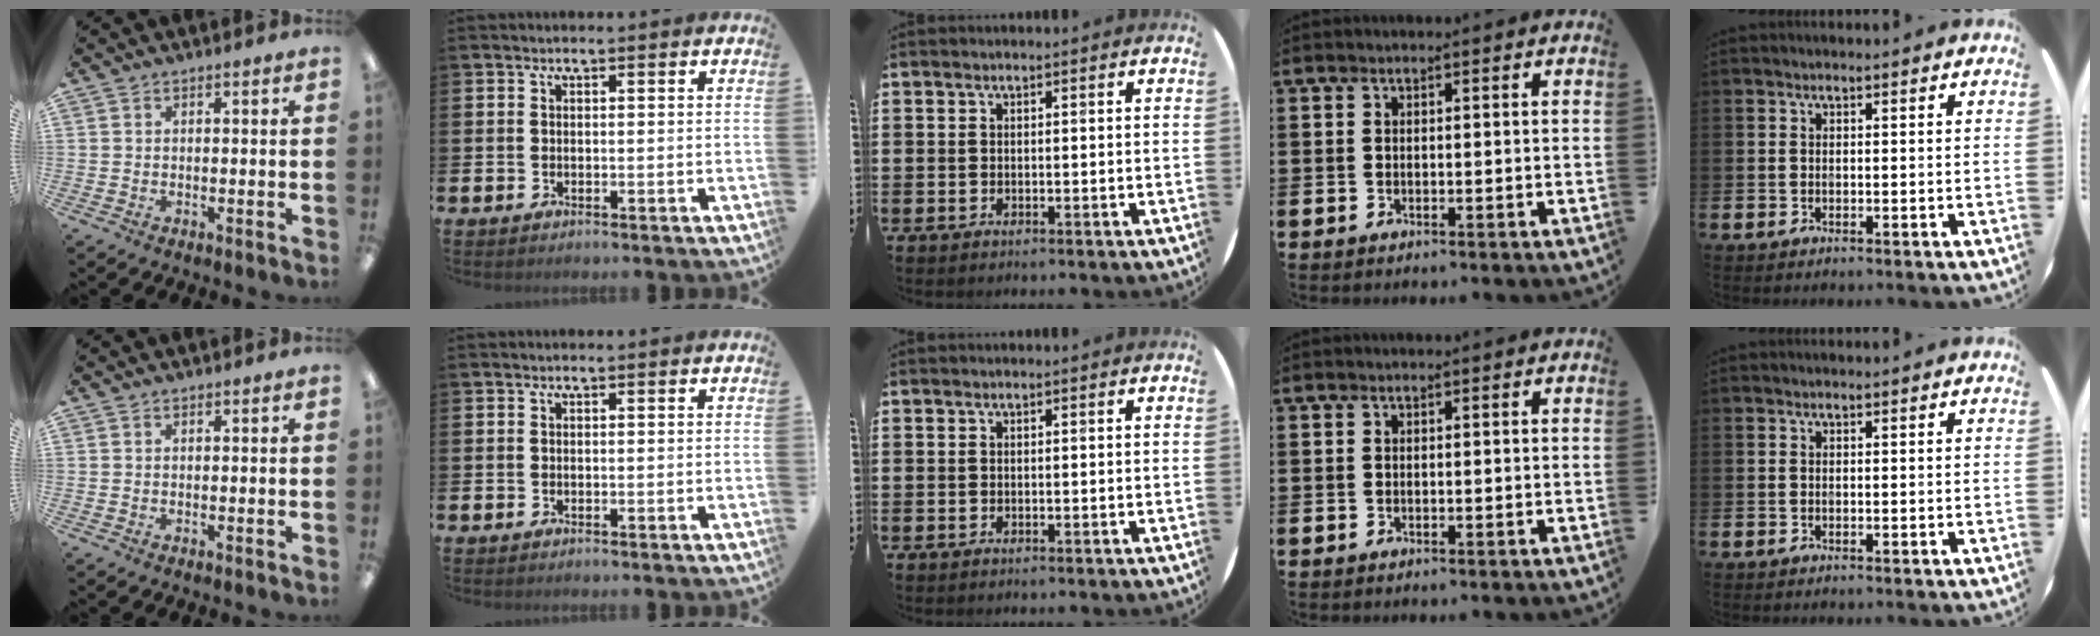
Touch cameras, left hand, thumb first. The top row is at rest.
{}